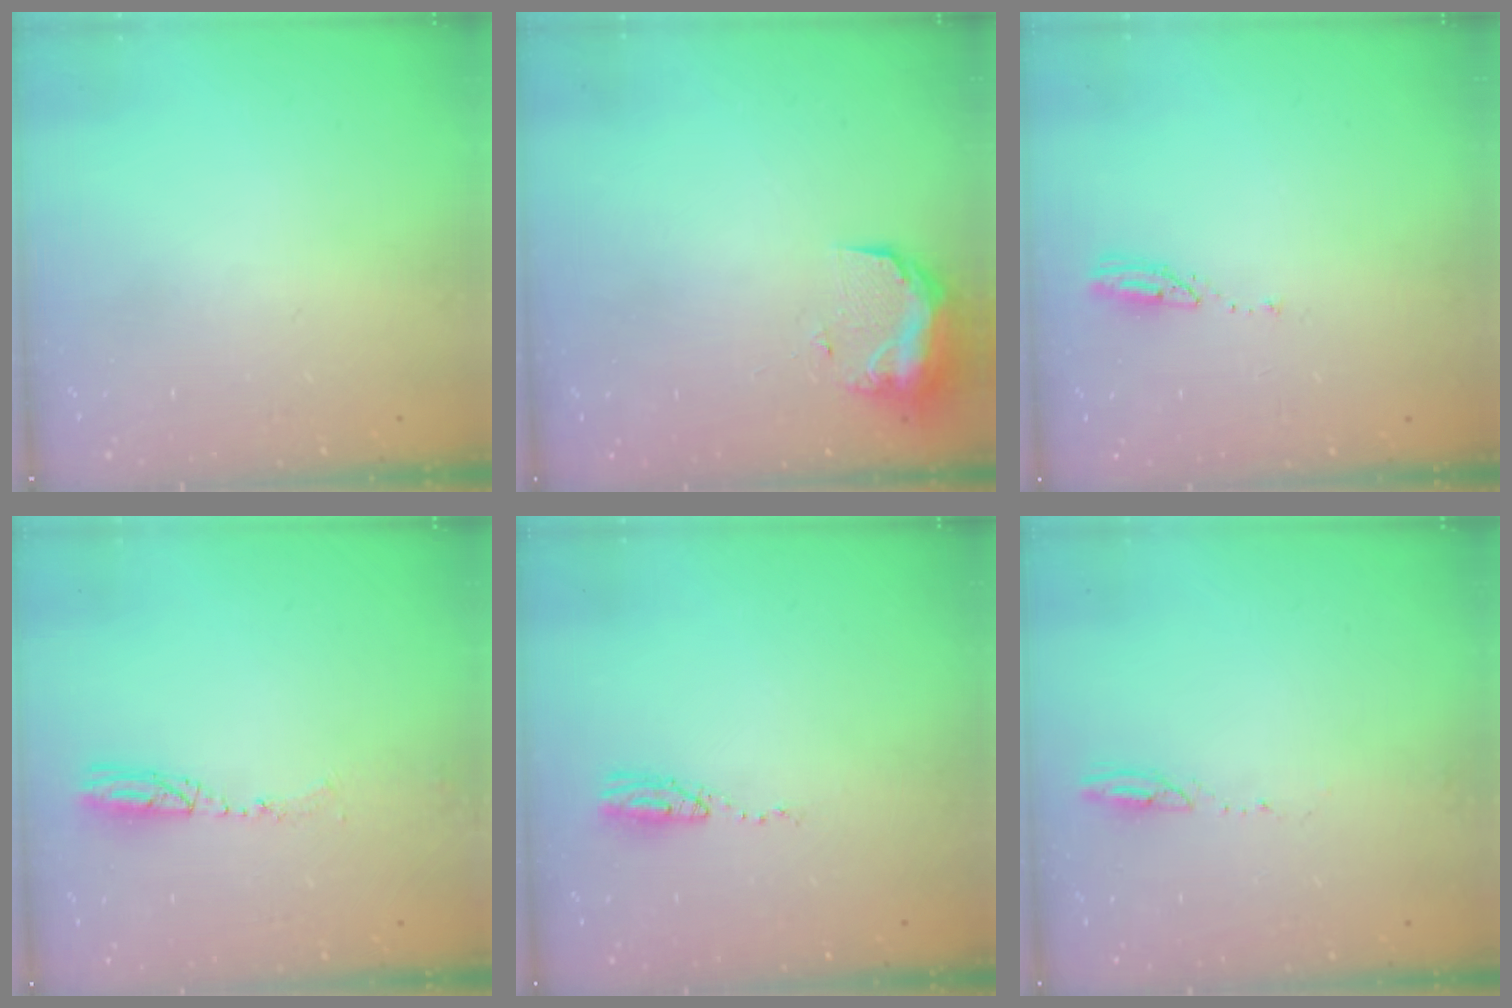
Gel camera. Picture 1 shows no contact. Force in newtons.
{"total": 9.7, "press": 9.6, "slide": 0.9}
{"total": 3.0, "press": 2.9, "slide": 0.3}
{"total": 5.0, "press": 4.9, "slide": 0.9}
{"total": 5.0, "press": 4.7, "slide": 1.5}
{"total": 3.3, "press": 3.3, "slide": 0.4}